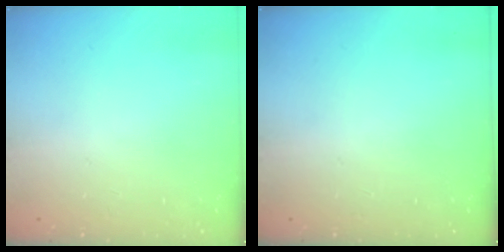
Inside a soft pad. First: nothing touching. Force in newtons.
{"total": 0.0}